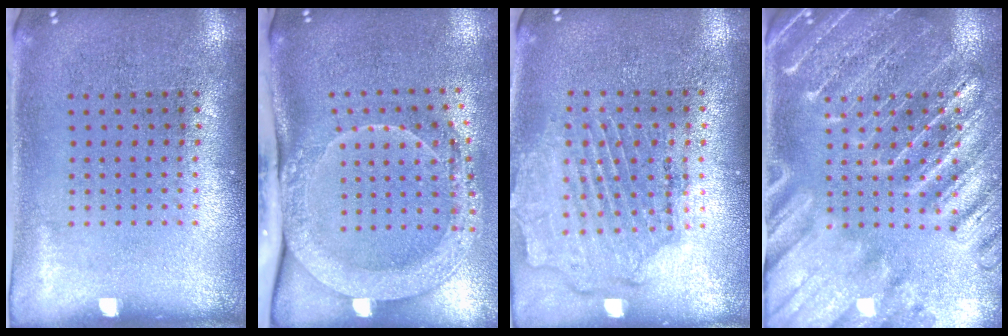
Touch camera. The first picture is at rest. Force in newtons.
{"total": 2.1, "press": 2.0, "slide": 0.8}
{"total": 1.8, "press": 1.7, "slide": 0.6}
{"total": 3.8, "press": 3.7, "slide": 1.1}